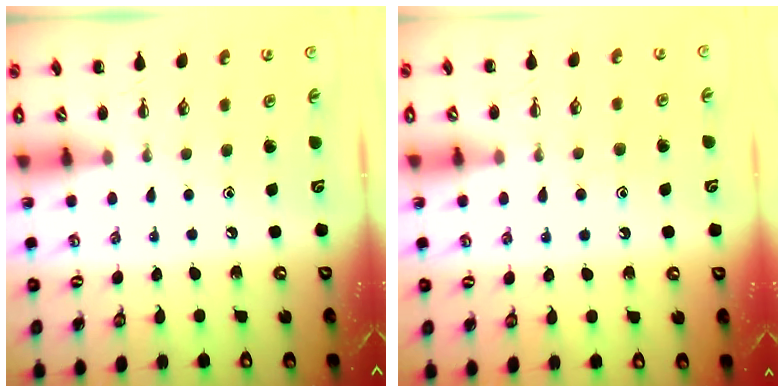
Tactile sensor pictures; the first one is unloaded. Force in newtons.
{"total": 7.2, "press": 7.2, "slide": 1.1}